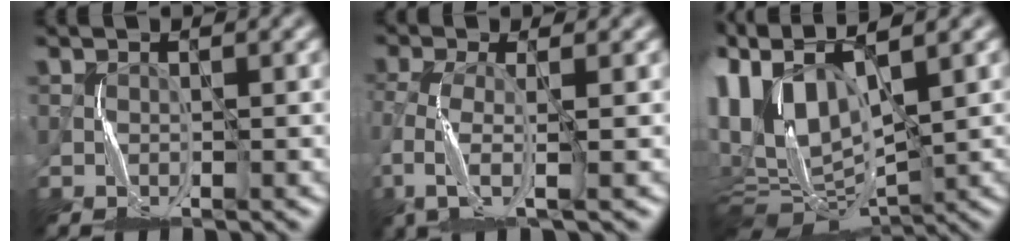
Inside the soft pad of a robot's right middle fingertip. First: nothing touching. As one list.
[{"total": 3.4, "force": [-1.9, 0.9, 2.7], "torque": [-0.080, -0.010, -0.043]}, {"total": 10.1, "force": [2.3, 5.6, 8.1], "torque": [-0.176, 0.011, 0.040]}]